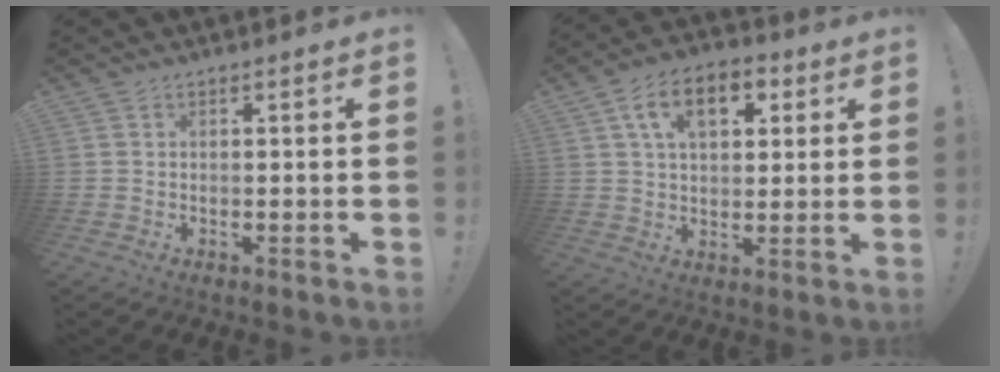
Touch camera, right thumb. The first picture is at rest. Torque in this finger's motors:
{"motor_torque": [0.08, 0.31, 0.57, 0.62, 0.06]}